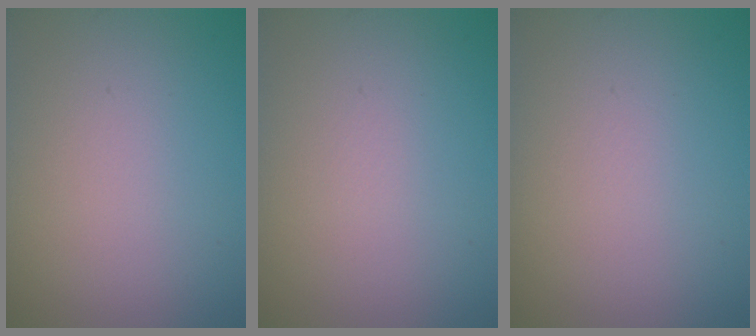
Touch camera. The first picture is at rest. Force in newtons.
{"total": 0.0}
{"total": 0.0}